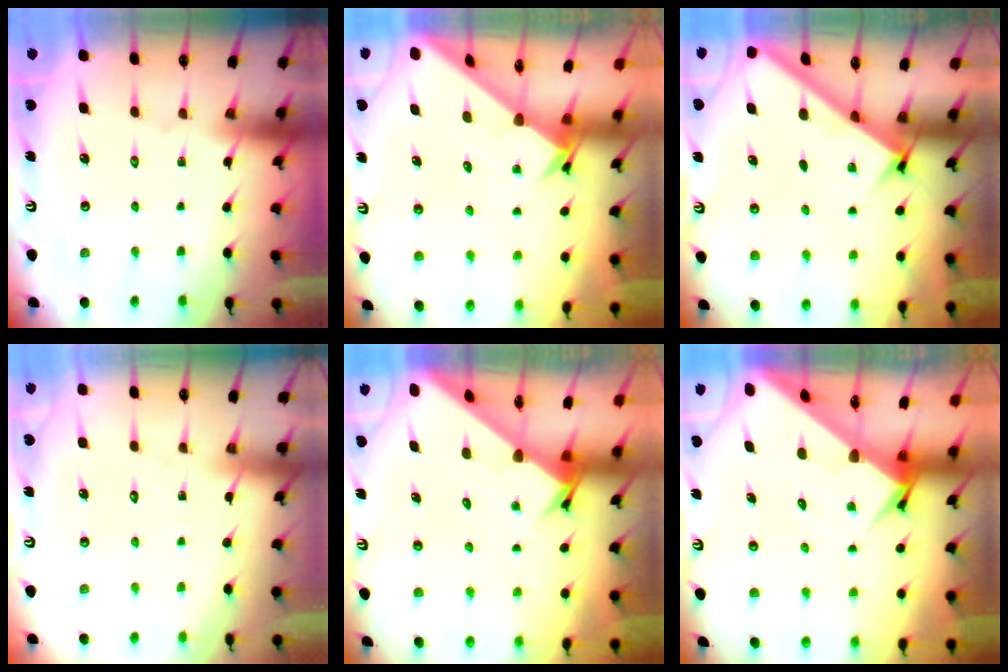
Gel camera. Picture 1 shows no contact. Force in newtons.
{"total": 2.8, "press": 2.8, "slide": 0.2}
{"total": 2.6, "press": 2.6, "slide": 0.3}
{"total": 3.1, "press": 3.1, "slide": 0.3}
{"total": 2.7, "press": 2.7, "slide": 0.3}
{"total": 3.5, "press": 3.5, "slide": 0.4}